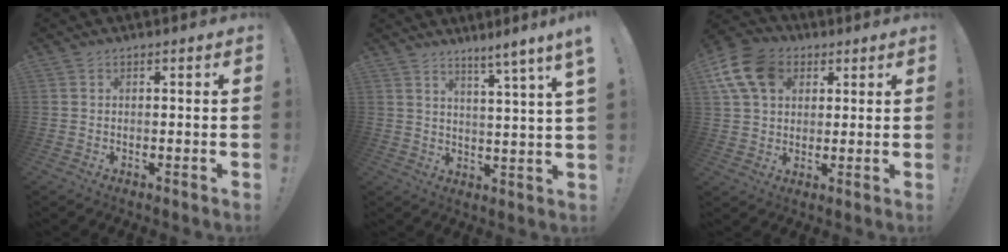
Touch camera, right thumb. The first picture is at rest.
{"total": 5.9, "force": [4.0, -1.1, 4.2], "torque": [-0.063, -0.034, 0.060]}
{"total": 13.9, "force": [5.2, 10.3, 7.8], "torque": [-0.146, -0.012, 0.104]}